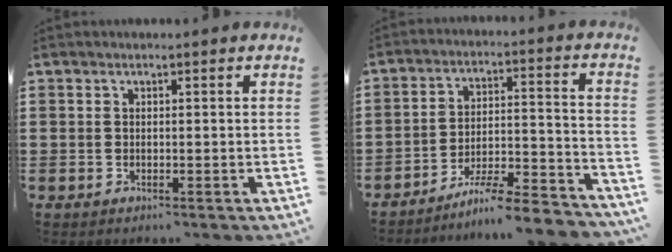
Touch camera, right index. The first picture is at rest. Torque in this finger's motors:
{"motor_torque": [2.14, 0.00, 0.16, 0.05]}